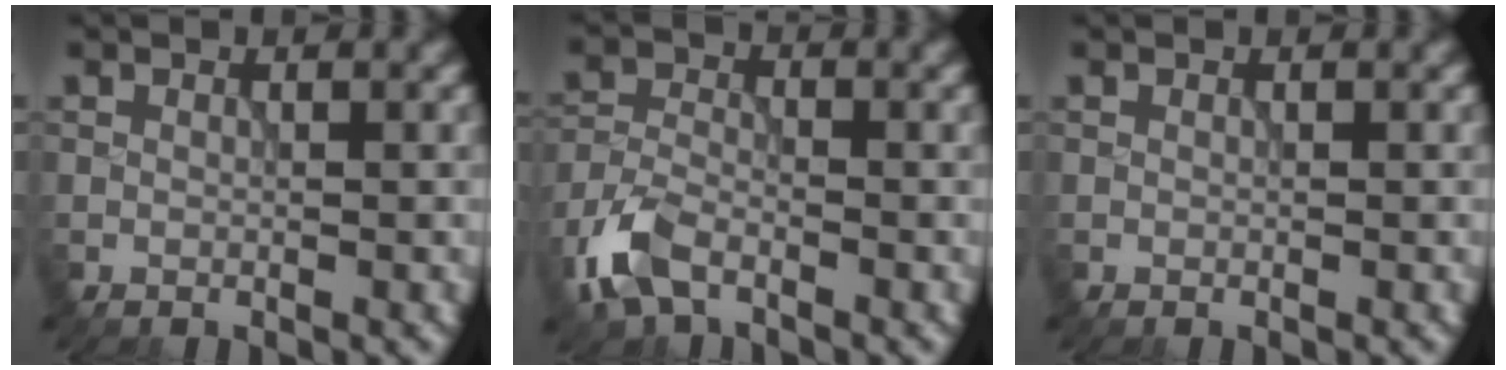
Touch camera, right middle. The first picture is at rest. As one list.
[{"total": 4.5, "force": [-2.9, 2.2, 2.7], "torque": [-0.064, -0.004, -0.071]}, {"total": 0.0}]